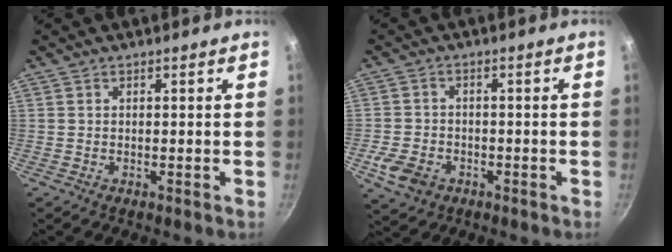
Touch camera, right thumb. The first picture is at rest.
{"total": 6.2, "force": [-2.7, 4.7, 3.1], "torque": [-0.058, 0.012, -0.043]}